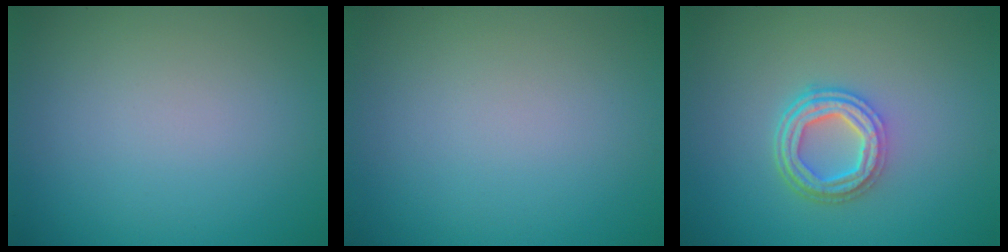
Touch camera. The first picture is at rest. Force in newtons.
{"total": 0.0}
{"total": 4.3, "press": 3.3, "slide": 2.7}